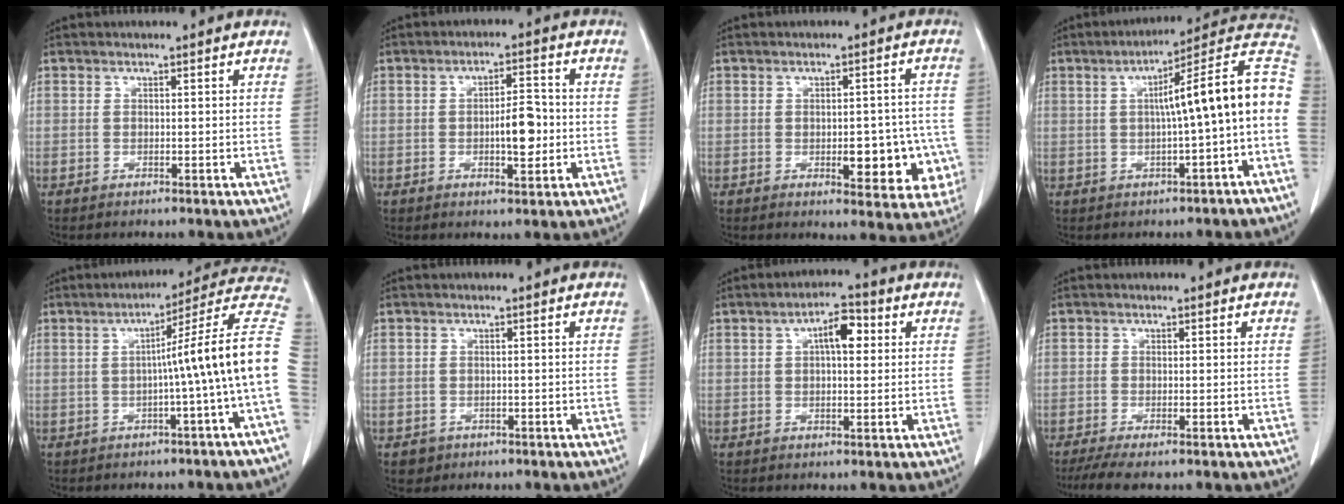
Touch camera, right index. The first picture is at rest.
{"total": 5.6, "force": [-0.9, 1.9, 5.2], "torque": [-0.081, 0.006, -0.008]}
{"total": 9.8, "force": [-2.8, 4.2, 8.4], "torque": [-0.081, 0.014, -0.025]}
{"total": 13.3, "force": [-0.6, 0.0, 13.3], "torque": [-0.179, 0.039, -0.016]}
{"total": 13.1, "force": [-1.2, -2.4, 12.8], "torque": [-0.149, 0.028, -0.027]}
{"total": 2.2, "force": [-1.0, 1.9, 0.0], "torque": [0.002, 0.008, -0.012]}
{"total": 5.2, "force": [1.3, 1.9, 4.7], "torque": [-0.076, 0.016, 0.019]}
{"total": 4.6, "force": [-3.5, 0.4, 2.9], "torque": [-0.049, -0.011, -0.059]}